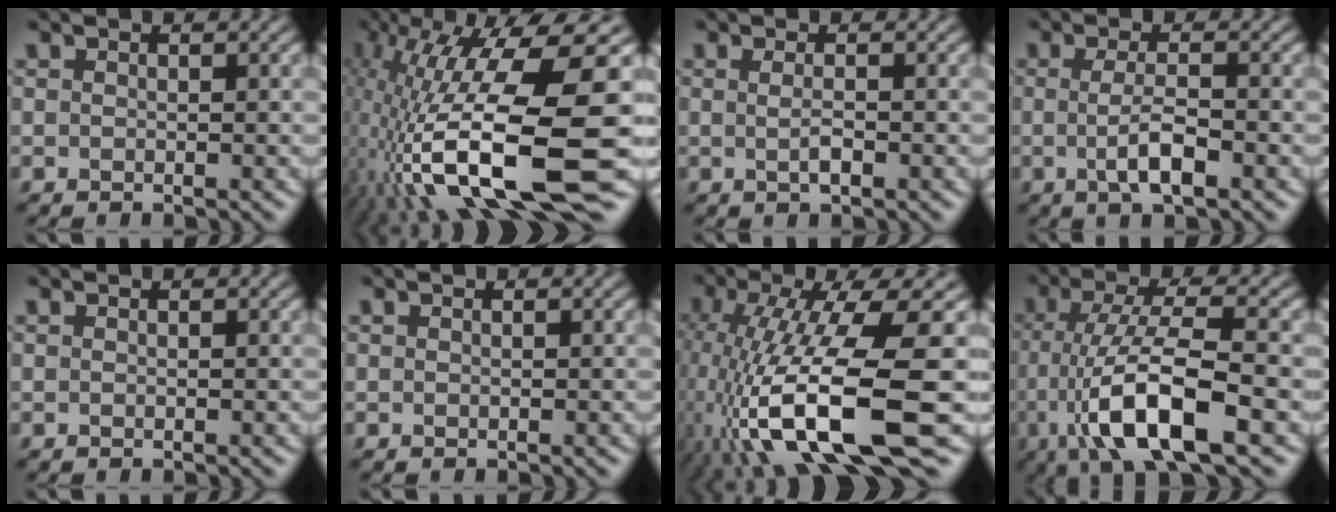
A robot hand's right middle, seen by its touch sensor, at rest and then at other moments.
{"total": 14.9, "force": [-1.6, 4.2, 14.2], "torque": [-0.275, -0.002, -0.015]}
{"total": 1.3, "force": [-0.1, 0.3, 1.3], "torque": [-0.025, -0.002, -0.003]}
{"total": 3.2, "force": [-0.7, 0.7, 3.1], "torque": [-0.061, -0.004, -0.012]}
{"total": 0.0}
{"total": 0.0}
{"total": 13.7, "force": [-3.8, 3.7, 12.6], "torque": [-0.247, -0.016, -0.056]}
{"total": 9.8, "force": [-3.1, 2.5, 8.9], "torque": [-0.156, 0.006, -0.061]}